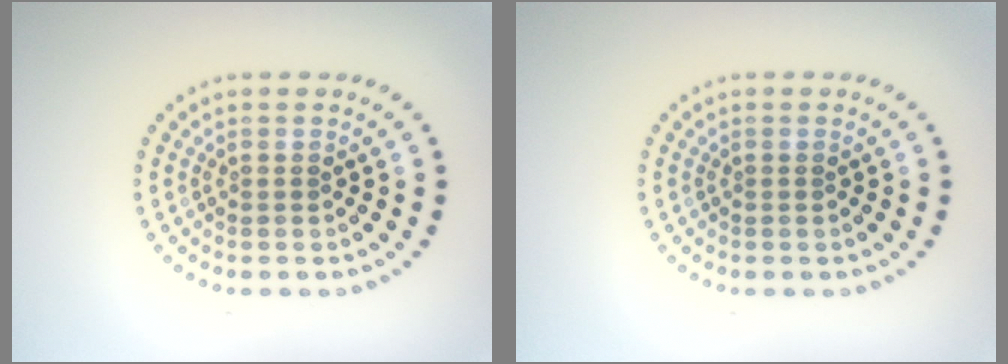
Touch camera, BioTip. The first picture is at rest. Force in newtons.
{"total": 0.0}